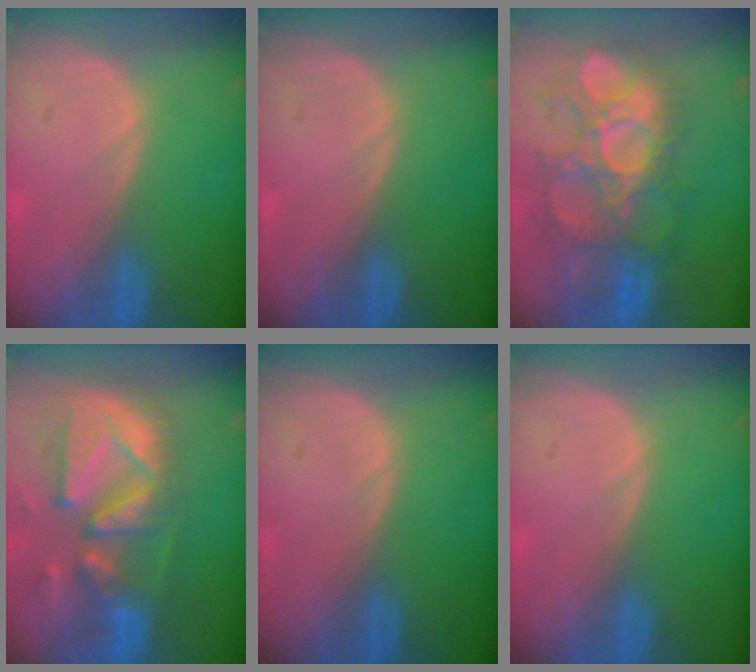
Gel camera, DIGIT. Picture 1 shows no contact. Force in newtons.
{"total": 0.0}
{"total": 11.7, "press": 11.1, "slide": 3.7}
{"total": 13.3, "press": 11.5, "slide": 6.7}
{"total": 0.0}
{"total": 0.0}